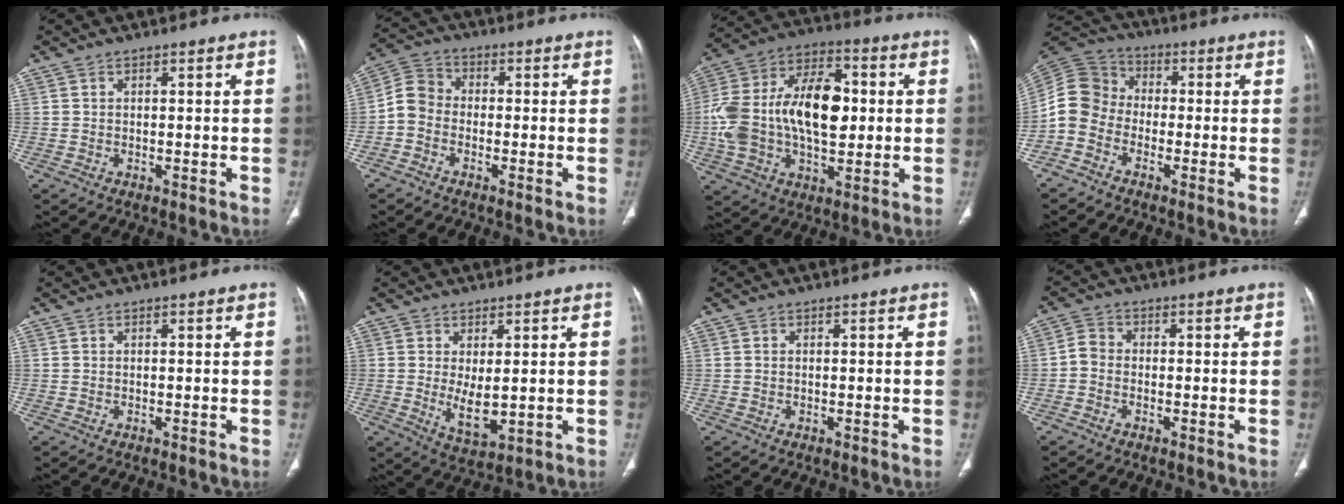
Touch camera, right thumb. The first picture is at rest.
{"total": 5.5, "force": [-1.6, 4.5, 2.7], "torque": [-0.042, 0.022, -0.050]}
{"total": 23.0, "force": [0.6, 13.5, 18.6], "torque": [-0.340, 0.027, 0.011]}
{"total": 8.8, "force": [-2.9, 7.2, 4.0], "torque": [-0.075, 0.042, -0.074]}
{"total": 0.0}
{"total": 5.8, "force": [0.2, 2.6, 5.2], "torque": [-0.081, -0.020, 0.016]}
{"total": 0.0}
{"total": 2.7, "force": [-1.0, 2.1, 1.4], "torque": [-0.020, 0.009, -0.029]}